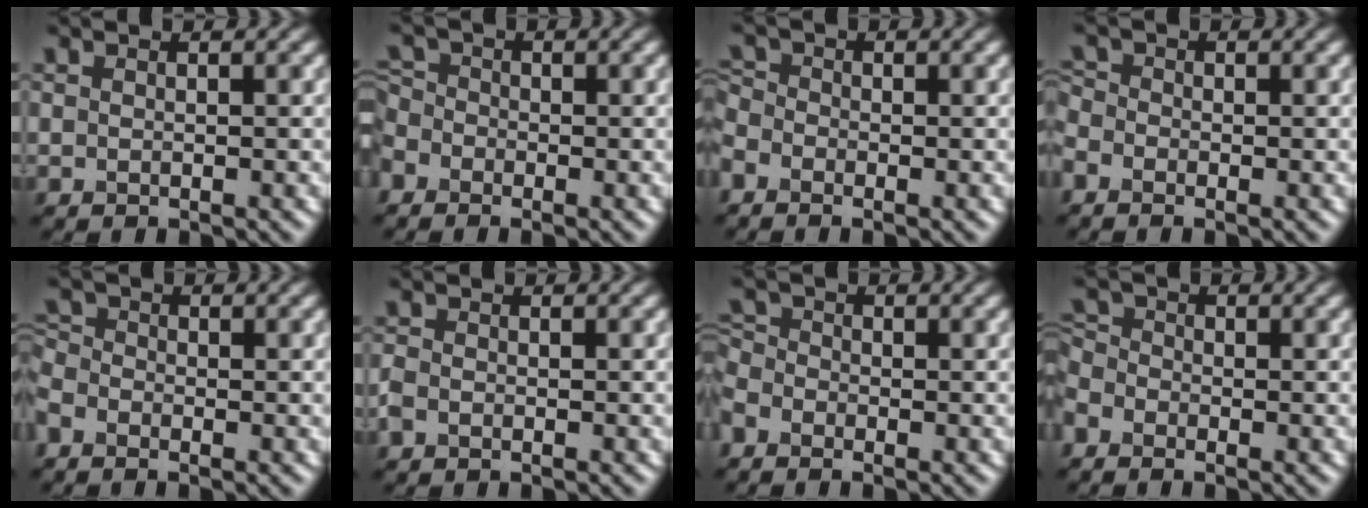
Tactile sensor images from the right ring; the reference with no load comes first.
{"total": 2.4, "force": [-1.5, 1.6, 0.9], "torque": [-0.027, 0.002, -0.036]}
{"total": 2.0, "force": [-1.2, 1.3, 0.9], "torque": [-0.027, -0.001, -0.031]}
{"total": 1.6, "force": [-1.0, 1.0, 0.7], "torque": [-0.024, -0.002, -0.026]}
{"total": 2.0, "force": [-1.3, 1.2, 0.8], "torque": [-0.026, -0.003, -0.033]}
{"total": 1.1, "force": [-0.6, 0.8, 0.5], "torque": [-0.009, -0.001, -0.016]}
{"total": 2.3, "force": [-1.5, 1.5, 1.0], "torque": [-0.029, -0.001, -0.034]}
{"total": 2.5, "force": [-1.6, 1.6, 1.1], "torque": [-0.030, 0.000, -0.037]}